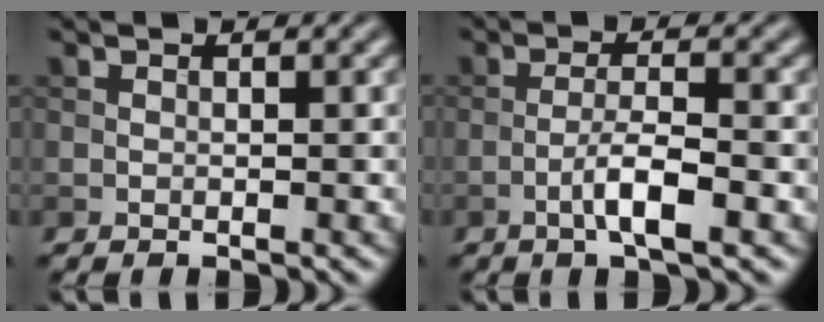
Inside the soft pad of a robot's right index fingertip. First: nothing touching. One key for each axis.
{"total": 3.7, "fx": -1.6, "fy": 0.6, "fz": 3.3, "tx": -0.061, "ty": 0.008, "tz": -0.034}